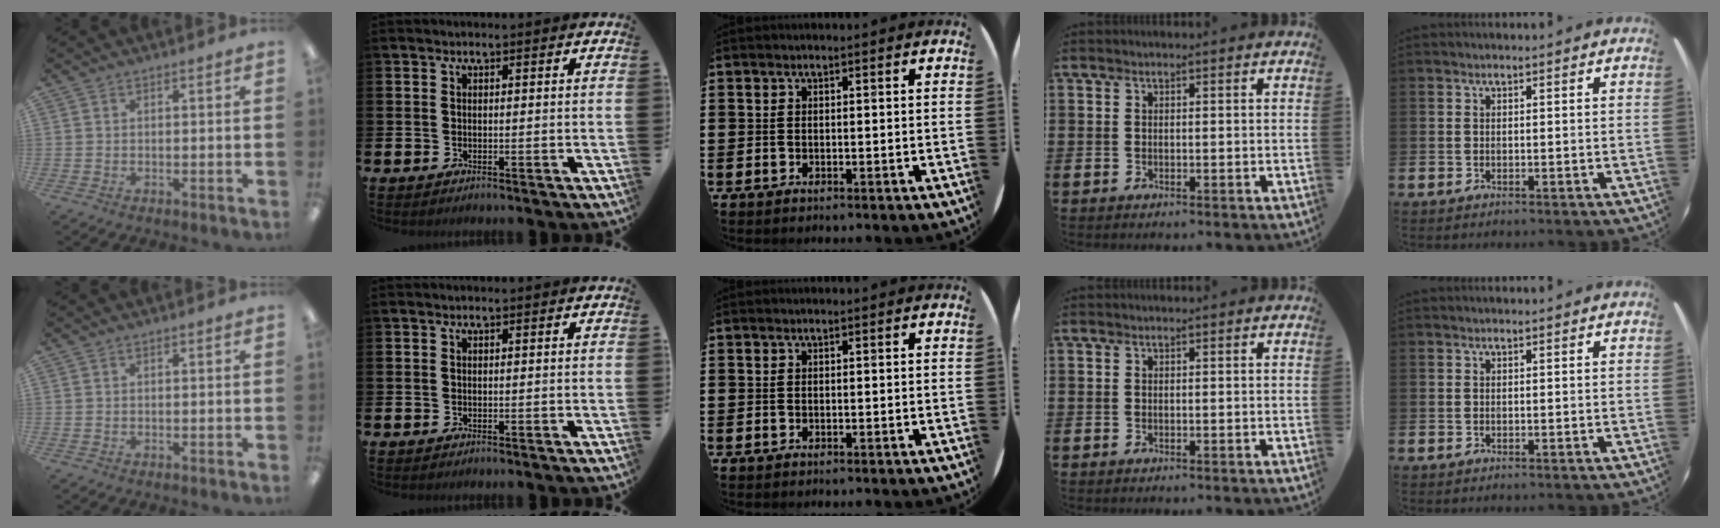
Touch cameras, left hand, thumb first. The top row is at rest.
{}